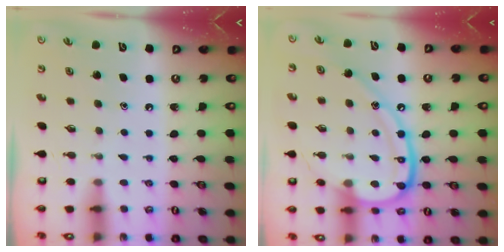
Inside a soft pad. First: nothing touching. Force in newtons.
{"total": 18.1, "press": 18.0, "slide": 1.8}